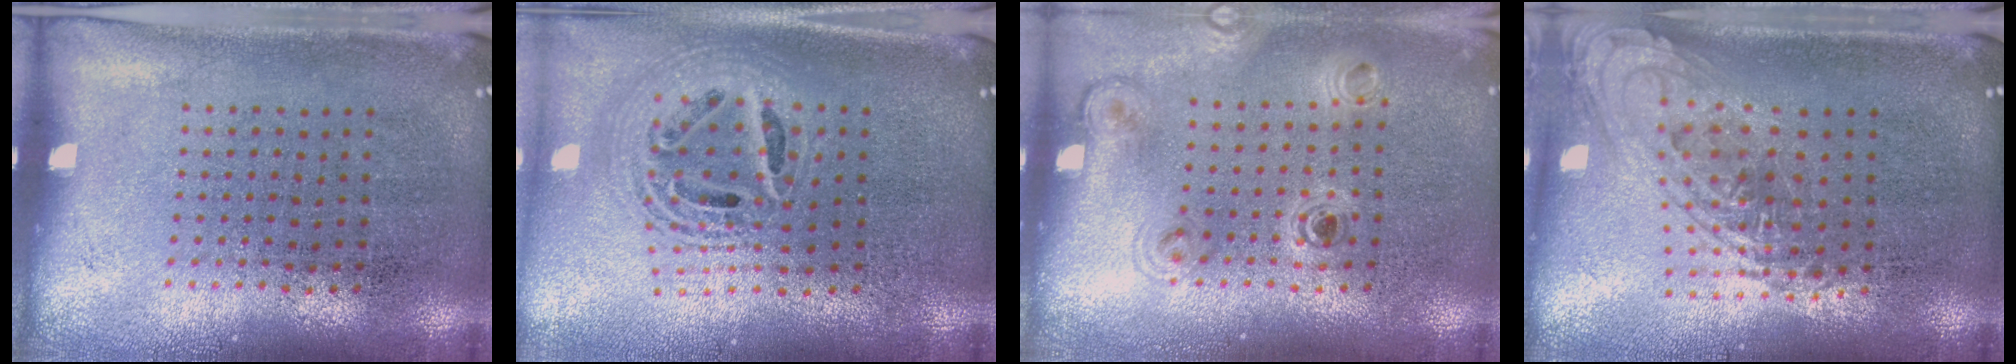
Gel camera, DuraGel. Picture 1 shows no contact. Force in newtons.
{"total": 2.3, "press": 1.8, "slide": 1.4}
{"total": 1.1, "press": 1.1, "slide": 0.3}
{"total": 1.3, "press": 1.2, "slide": 0.5}